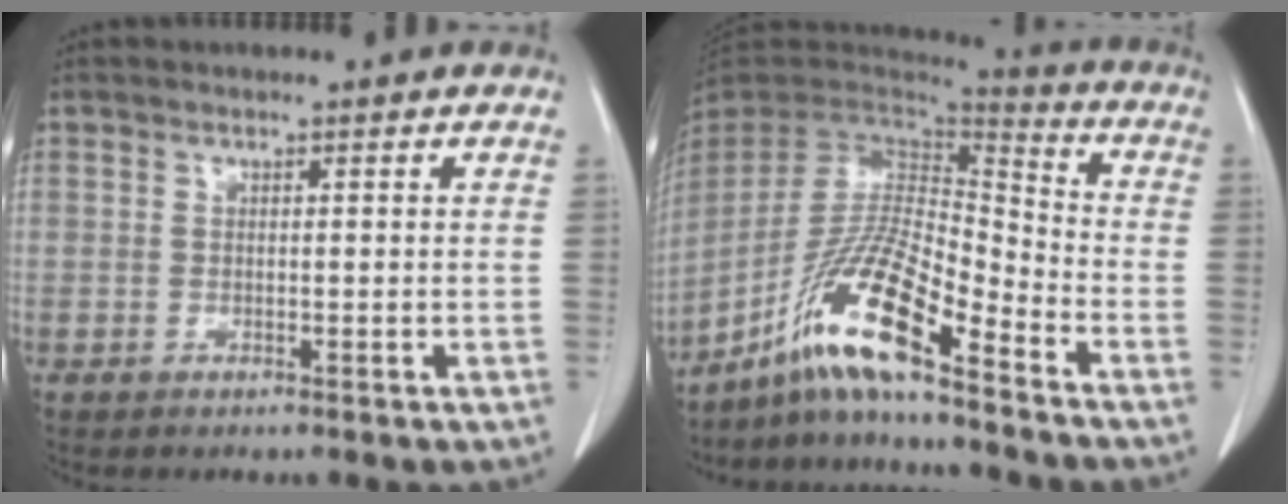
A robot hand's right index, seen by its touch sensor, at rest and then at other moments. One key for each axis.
{"total": 14.0, "fx": -9.3, "fy": 1.1, "fz": 10.4, "tx": -0.200, "ty": -0.003, "tz": -0.175}